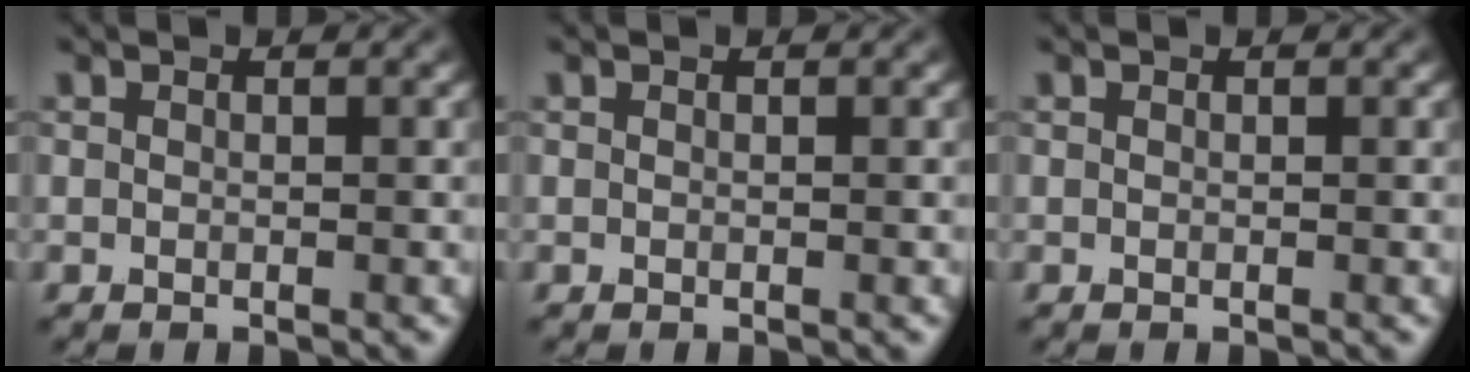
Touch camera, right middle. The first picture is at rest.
{"total": 0.0}
{"total": 0.0}